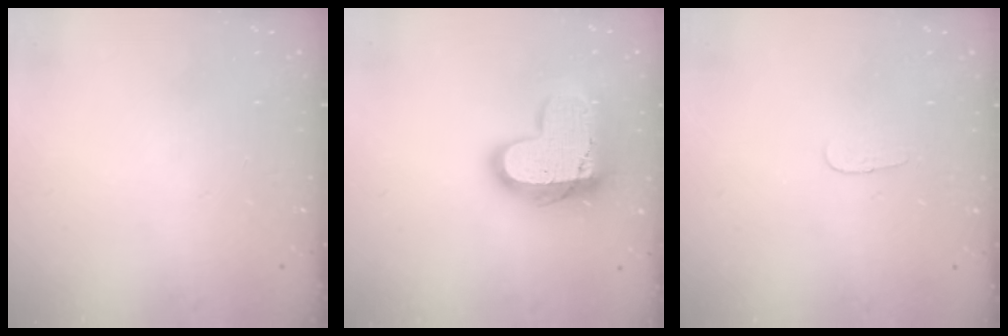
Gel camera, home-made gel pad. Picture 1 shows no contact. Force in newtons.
{"total": 19.0, "press": 19.0, "slide": 1.5}
{"total": 2.8, "press": 2.8, "slide": 0.3}